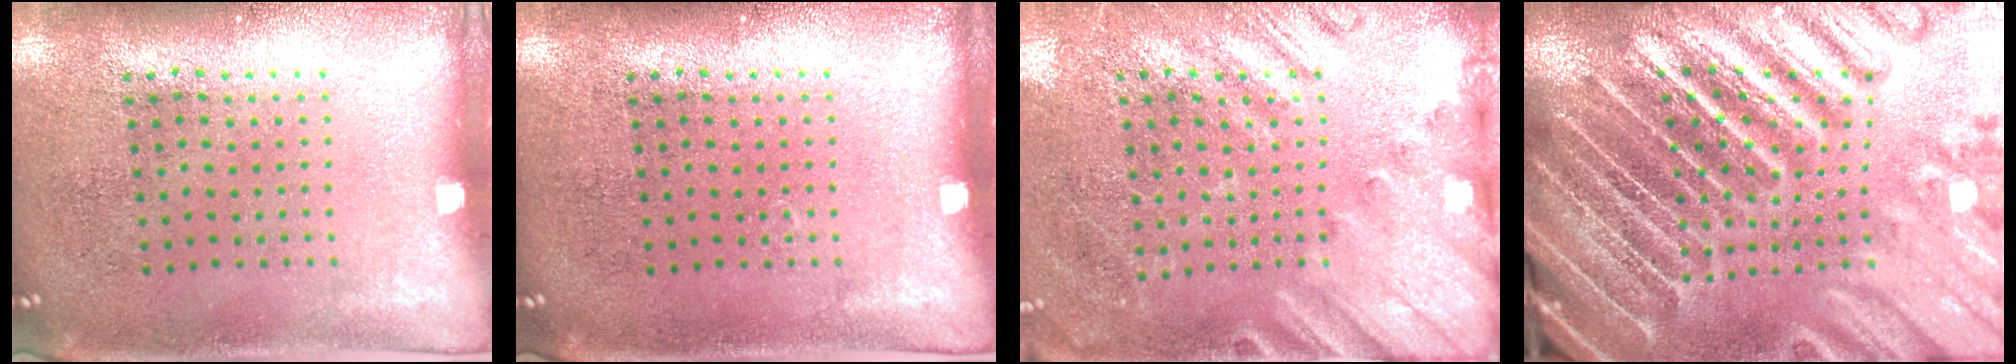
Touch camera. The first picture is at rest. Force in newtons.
{"total": 0.0}
{"total": 2.2, "press": 2.0, "slide": 1.0}
{"total": 5.7, "press": 5.0, "slide": 2.8}